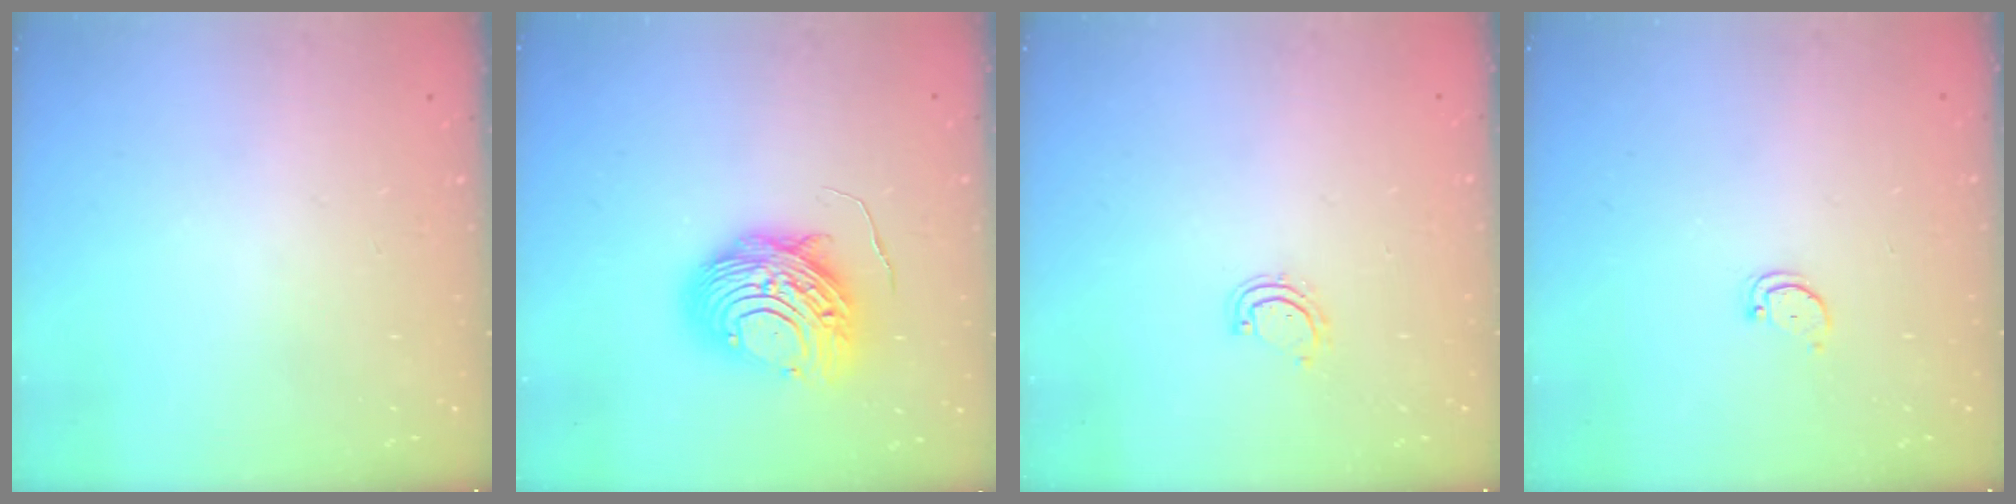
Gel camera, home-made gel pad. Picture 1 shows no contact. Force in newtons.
{"total": 12.8, "press": 12.7, "slide": 1.1}
{"total": 4.7, "press": 4.4, "slide": 1.6}
{"total": 2.5, "press": 2.4, "slide": 0.4}